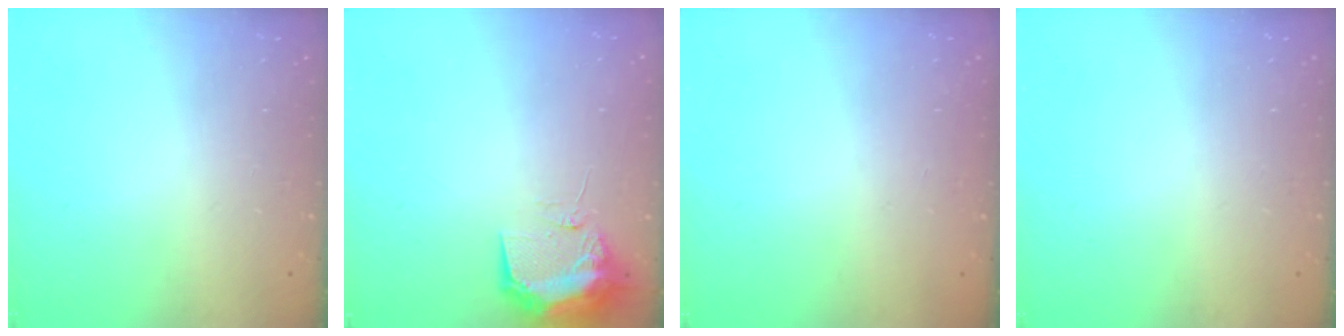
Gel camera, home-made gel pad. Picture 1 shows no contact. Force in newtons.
{"total": 11.1, "press": 11.0, "slide": 1.2}
{"total": 0.0}
{"total": 0.0}